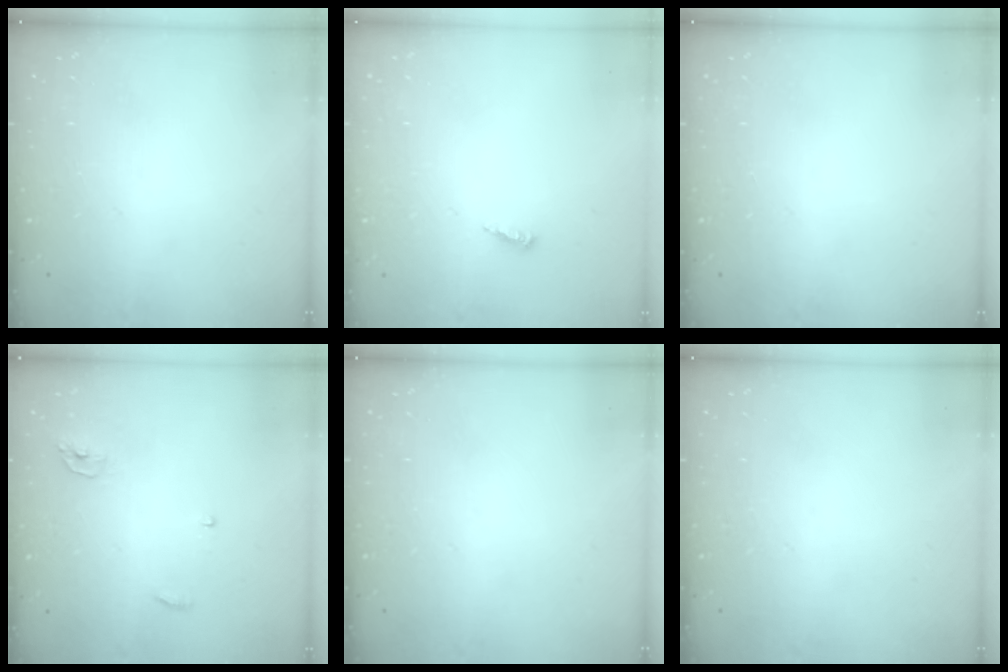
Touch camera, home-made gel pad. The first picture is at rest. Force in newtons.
{"total": 3.9, "press": 3.9, "slide": 0.2}
{"total": 0.0}
{"total": 3.8, "press": 3.8, "slide": 0.5}
{"total": 0.0}
{"total": 0.0}